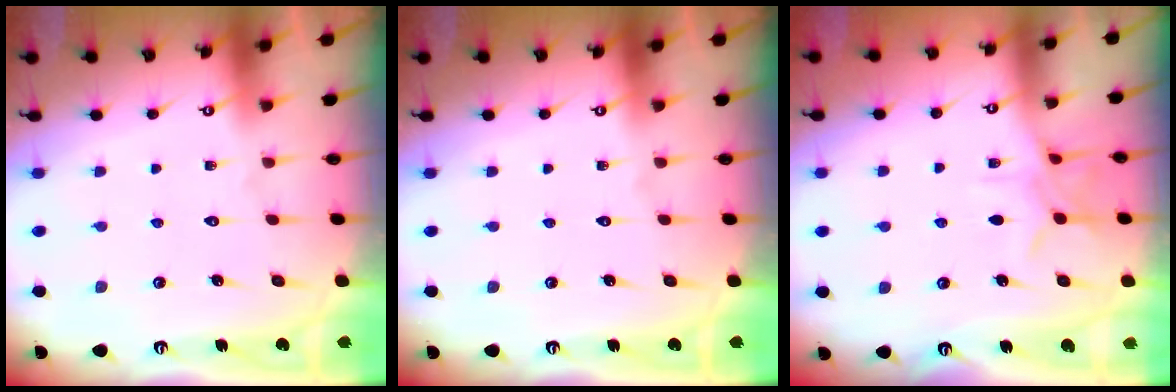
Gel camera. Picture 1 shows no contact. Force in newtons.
{"total": 0.0}
{"total": 6.5, "press": 6.4, "slide": 0.7}